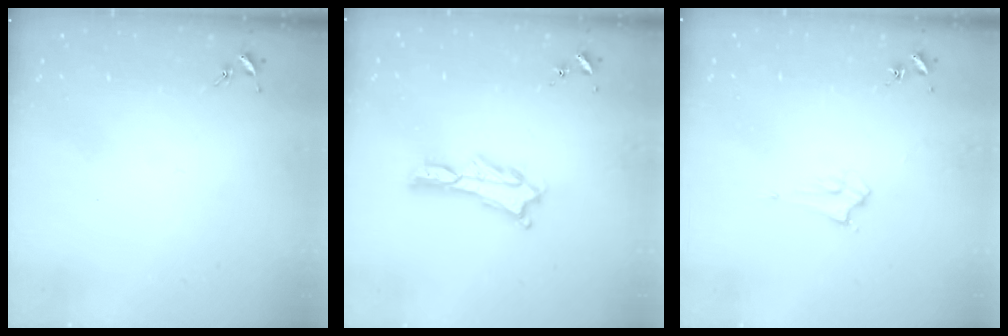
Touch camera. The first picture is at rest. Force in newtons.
{"total": 2.0, "press": 2.0, "slide": 0.3}
{"total": 2.1, "press": 2.1, "slide": 0.2}